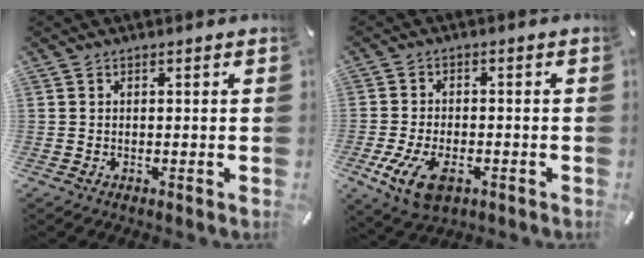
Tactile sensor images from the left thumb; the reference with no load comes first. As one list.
[{"total": 8.9, "force": [-3.7, 5.2, 6.2], "torque": [-0.138, -0.001, -0.068]}]